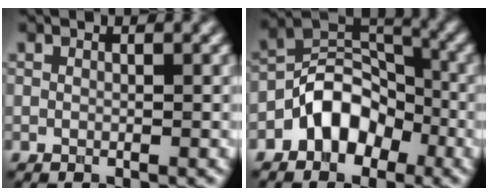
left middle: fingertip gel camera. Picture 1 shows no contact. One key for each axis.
{"total": 5.8, "fx": -3.0, "fy": 3.8, "fz": 3.2, "tx": -0.036, "ty": 0.011, "tz": -0.062}